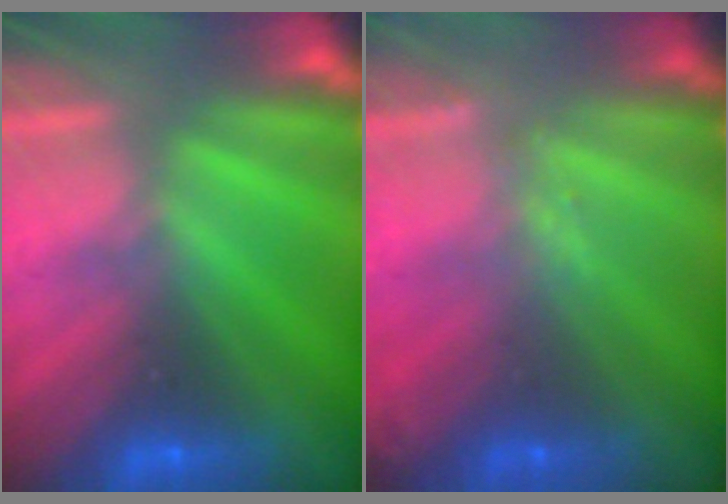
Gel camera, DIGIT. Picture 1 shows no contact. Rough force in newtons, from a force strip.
{"total": 1.7}